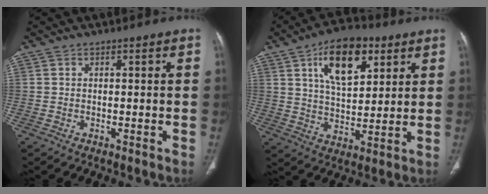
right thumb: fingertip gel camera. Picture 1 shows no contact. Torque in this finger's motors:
{"motor_torque": [0.26, 1.50, 0.22, 0.01, 0.24]}